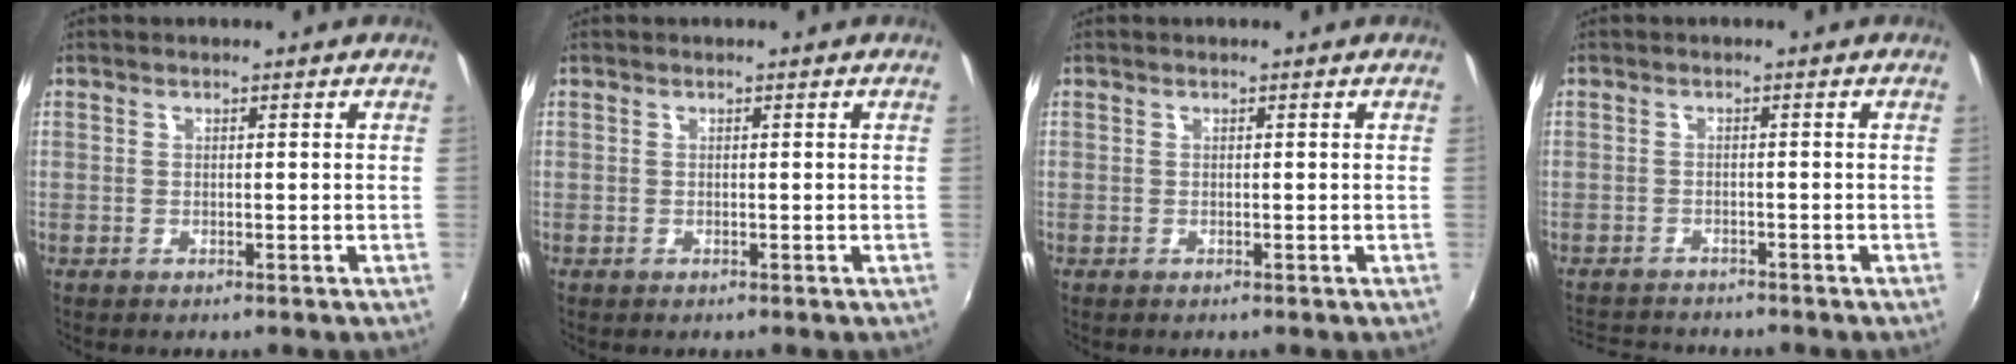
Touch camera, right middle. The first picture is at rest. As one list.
[{"total": 0.0}, {"total": 0.0}, {"total": 6.2, "force": [-5.9, 1.5, 1.4], "torque": [-0.048, -0.006, -0.097]}]